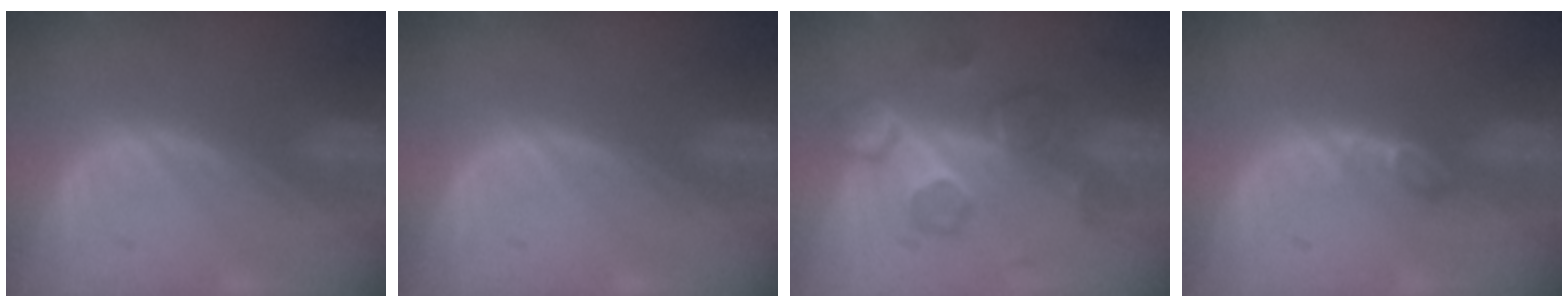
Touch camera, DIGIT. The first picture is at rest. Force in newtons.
{"total": 0.0}
{"total": 8.5, "press": 7.7, "slide": 3.6}
{"total": 2.1, "press": 2.1, "slide": 0.4}